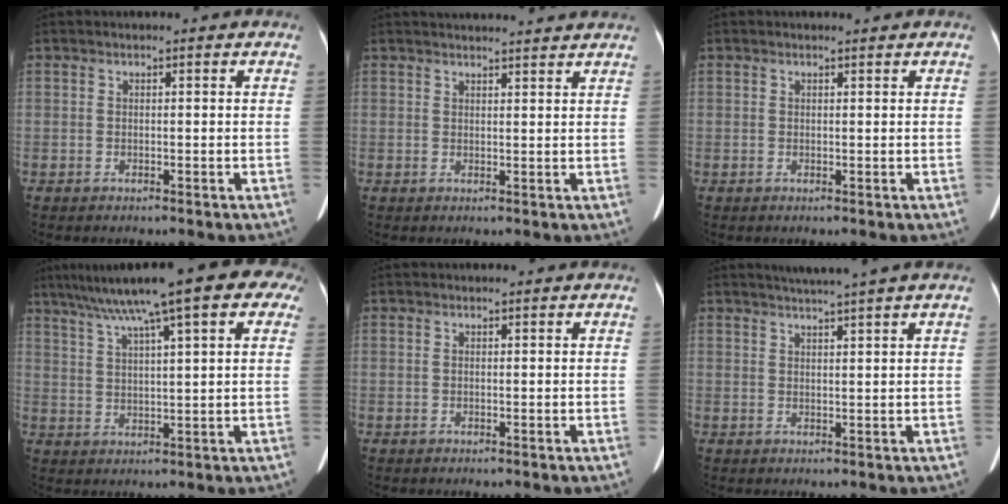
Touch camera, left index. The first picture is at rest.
{"total": 10.5, "force": [10.0, 0.5, 3.1], "torque": [-0.035, 0.026, 0.117]}
{"total": 0.6, "force": [0.6, 0.0, 0.2], "torque": [-0.008, -0.003, 0.009]}
{"total": 17.8, "force": [11.1, 2.7, 13.7], "torque": [-0.221, 0.057, 0.152]}
{"total": 0.0}
{"total": 4.9, "force": [4.0, -1.3, 2.5], "torque": [-0.036, 0.010, 0.061]}